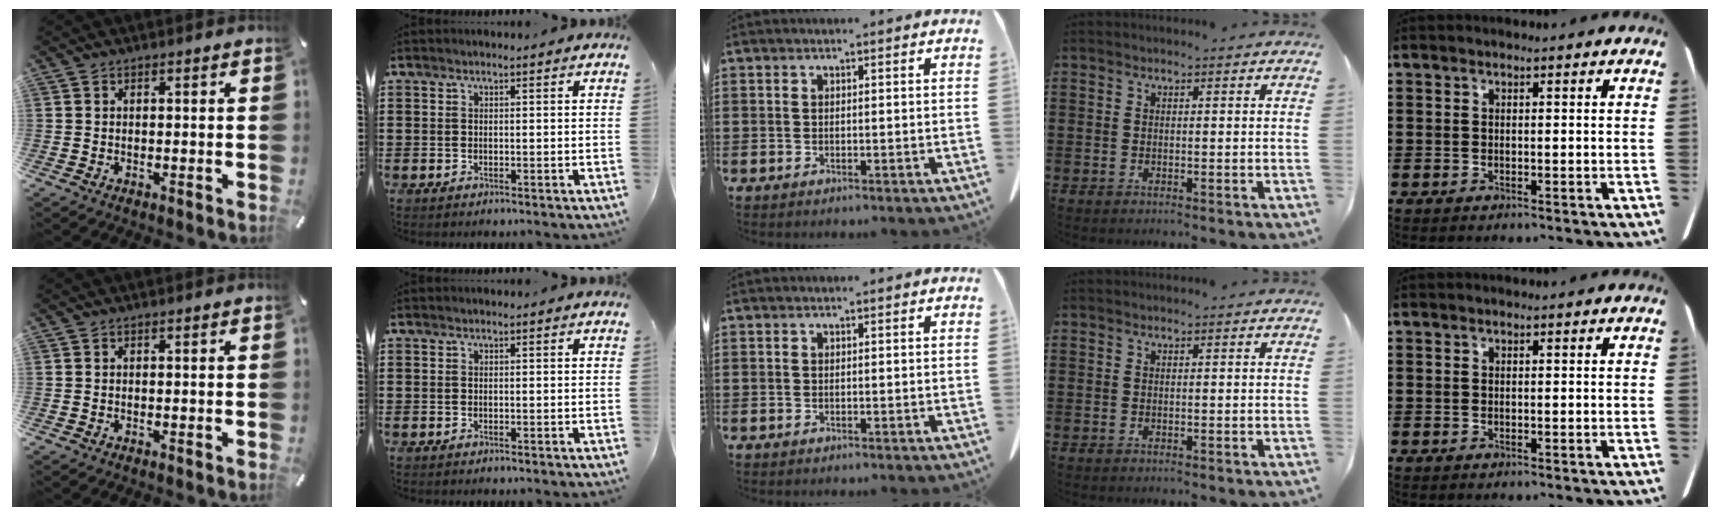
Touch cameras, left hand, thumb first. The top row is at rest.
{}